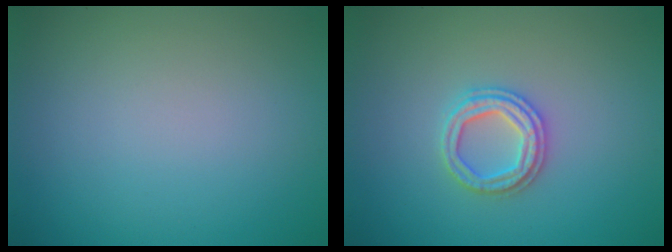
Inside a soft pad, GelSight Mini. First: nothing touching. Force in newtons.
{"total": 2.4, "press": 2.4, "slide": 0.4}